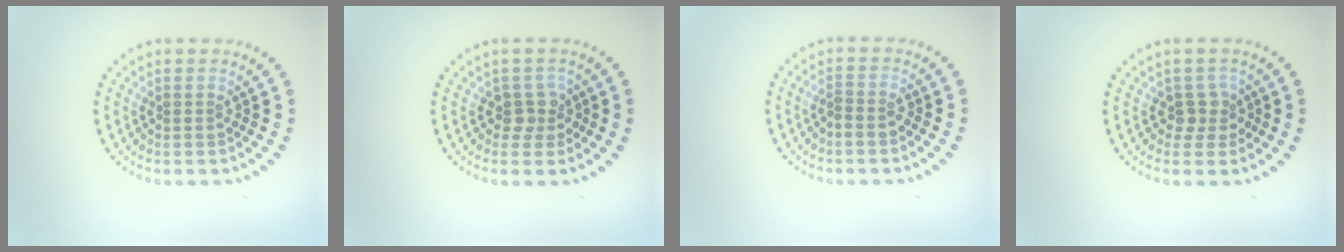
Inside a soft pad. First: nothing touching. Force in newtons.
{"total": 1.9, "press": 1.5, "slide": 1.2}
{"total": 1.2, "press": 1.0, "slide": 0.7}
{"total": 1.9, "press": 1.5, "slide": 1.2}